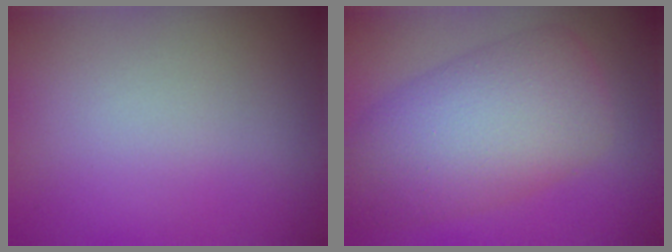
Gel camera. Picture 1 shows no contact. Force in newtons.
{"total": 8.8, "press": 8.7, "slide": 0.3}